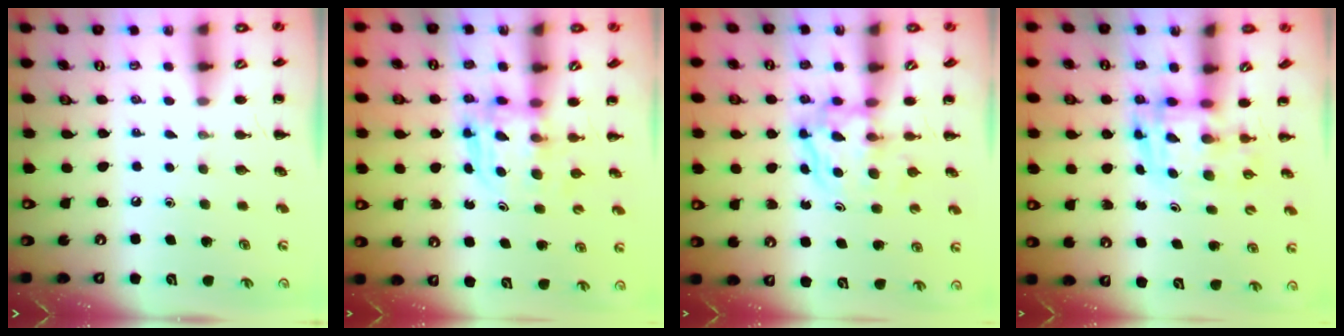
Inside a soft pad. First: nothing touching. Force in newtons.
{"total": 3.6, "press": 3.6, "slide": 0.2}
{"total": 3.8, "press": 3.7, "slide": 0.5}
{"total": 3.4, "press": 3.4, "slide": 0.6}